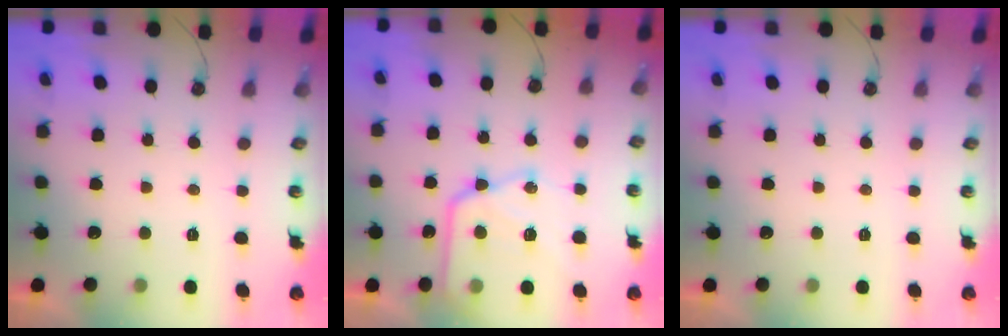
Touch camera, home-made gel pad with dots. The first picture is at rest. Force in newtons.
{"total": 17.2, "press": 17.1, "slide": 1.2}
{"total": 0.0}